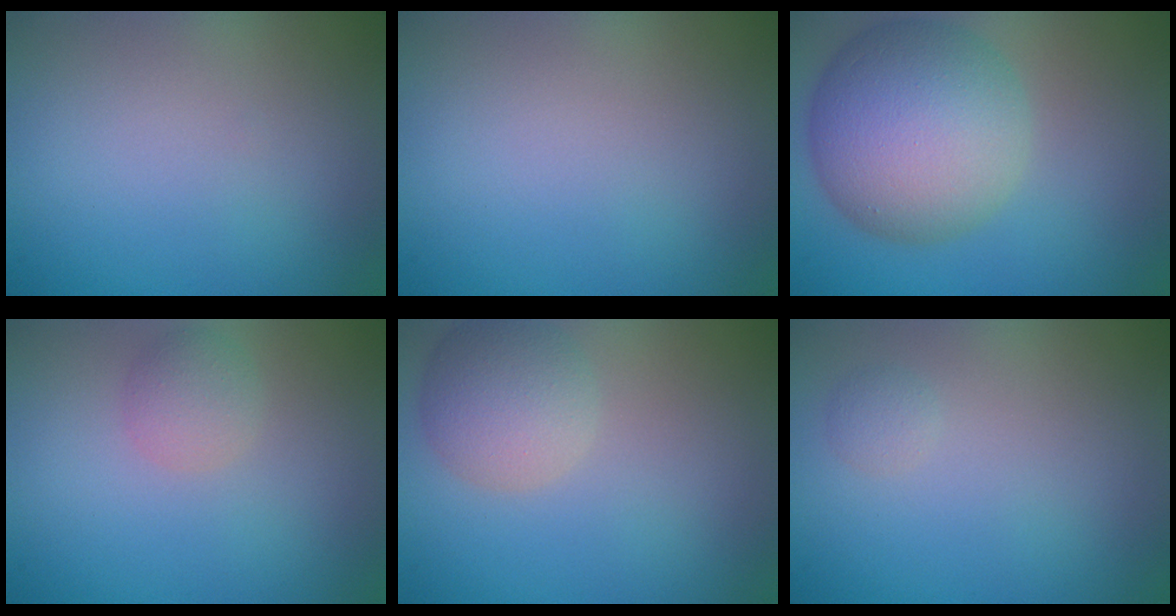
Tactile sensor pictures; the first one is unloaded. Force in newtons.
{"total": 0.0}
{"total": 10.1, "press": 10.1, "slide": 0.3}
{"total": 1.9, "press": 1.9, "slide": 0.1}
{"total": 4.1, "press": 4.1, "slide": 0.3}
{"total": 0.7, "press": 0.7, "slide": 0.1}